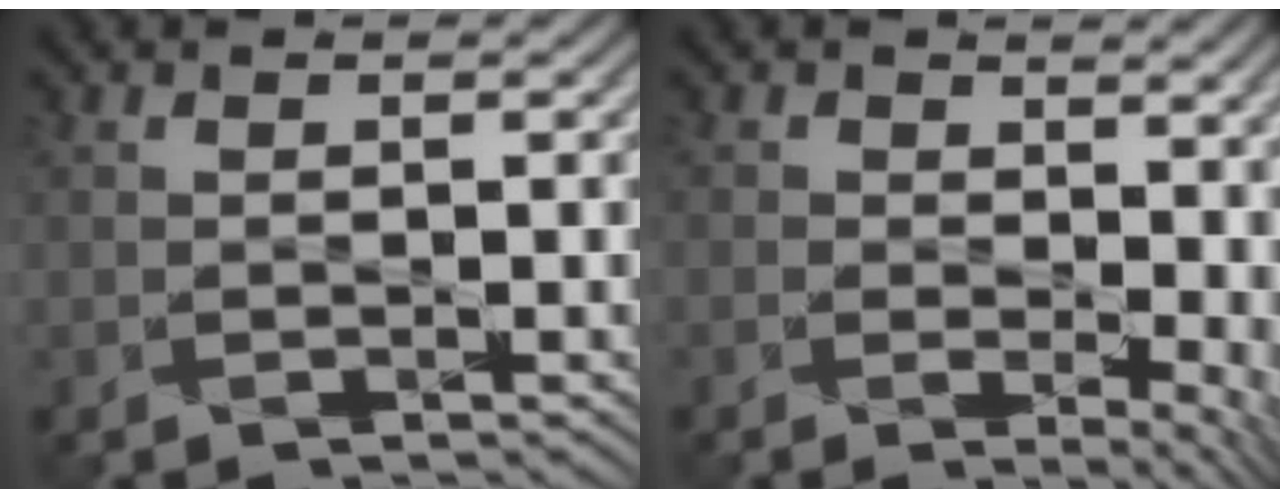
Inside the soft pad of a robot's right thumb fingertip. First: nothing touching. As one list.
[{"total": 9.0, "force": [0.0, 5.3, 7.3], "torque": [-0.094, -0.018, 0.023]}]